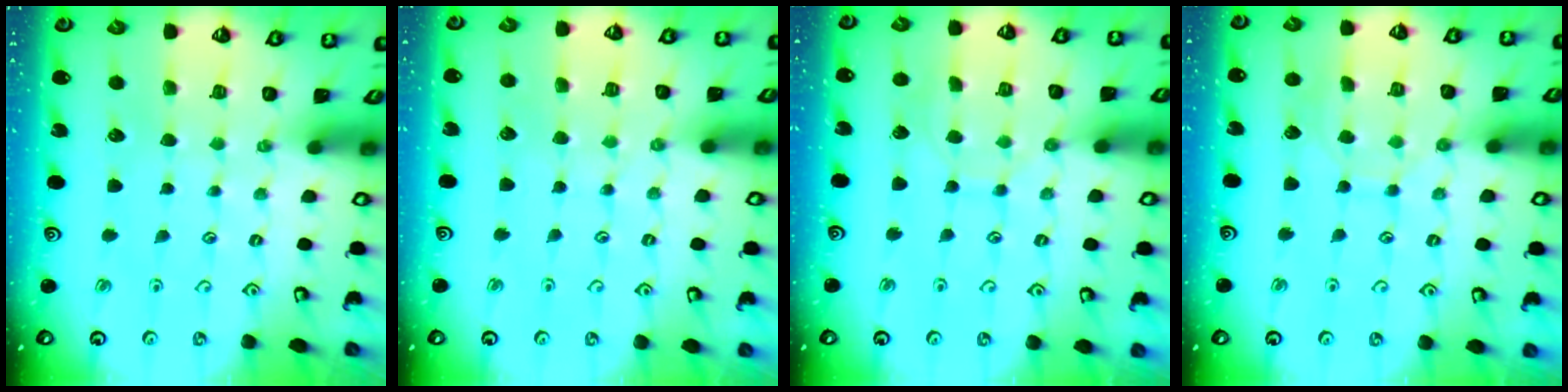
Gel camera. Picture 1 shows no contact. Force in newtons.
{"total": 2.8, "press": 2.8, "slide": 0.5}
{"total": 7.2, "press": 7.2, "slide": 0.6}
{"total": 7.7, "press": 7.7, "slide": 0.7}